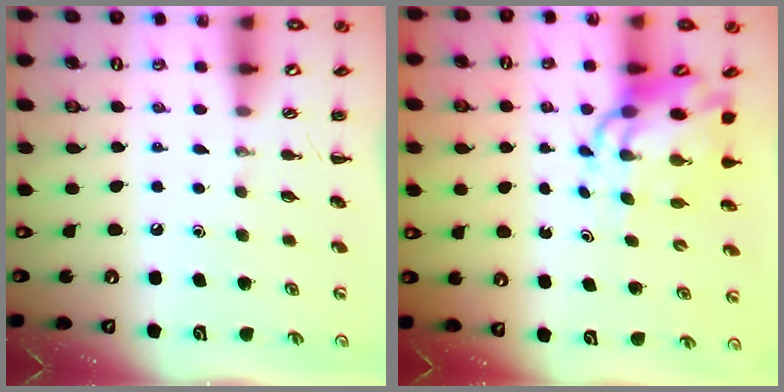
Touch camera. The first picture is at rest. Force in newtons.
{"total": 10.5, "press": 10.1, "slide": 2.8}